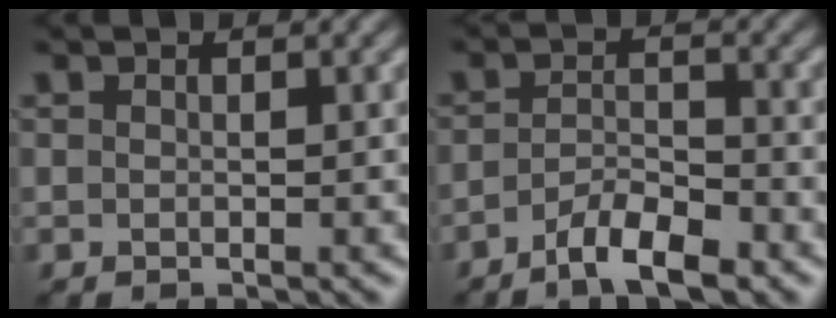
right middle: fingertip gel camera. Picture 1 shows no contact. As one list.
[{"total": 4.1, "force": [-2.7, 1.1, 2.8], "torque": [-0.051, -0.001, -0.051]}]